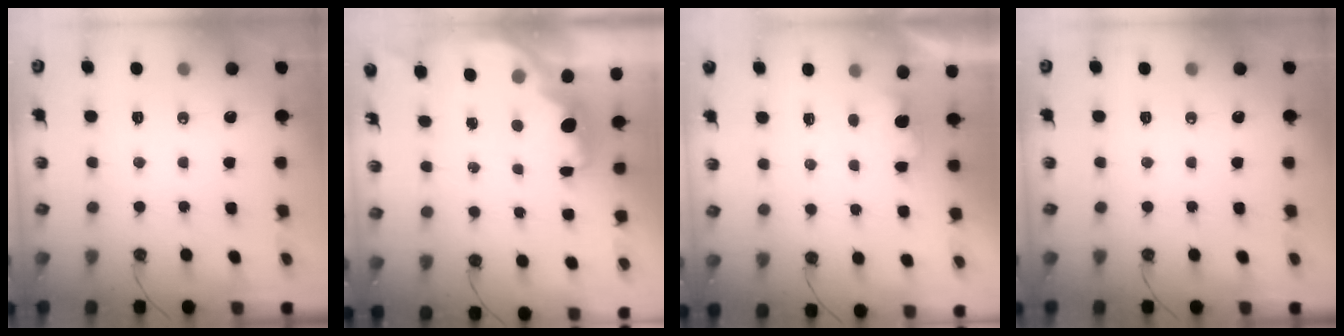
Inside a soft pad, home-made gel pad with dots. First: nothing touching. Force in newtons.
{"total": 2.4, "press": 2.3, "slide": 0.8}
{"total": 1.5, "press": 1.3, "slide": 0.8}
{"total": 0.0}